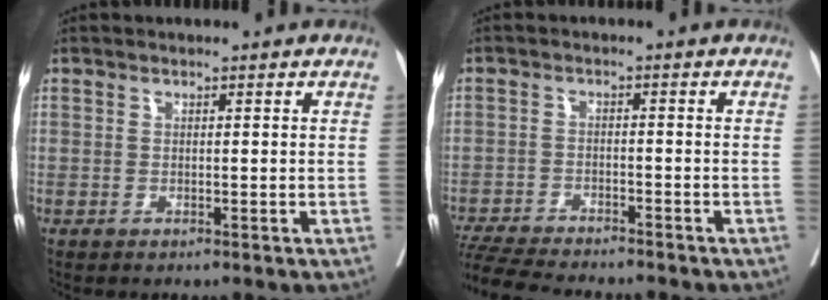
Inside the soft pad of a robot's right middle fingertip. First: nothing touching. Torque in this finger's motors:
{"motor_torque": [0.99, -1.15, 0.10, 0.06]}